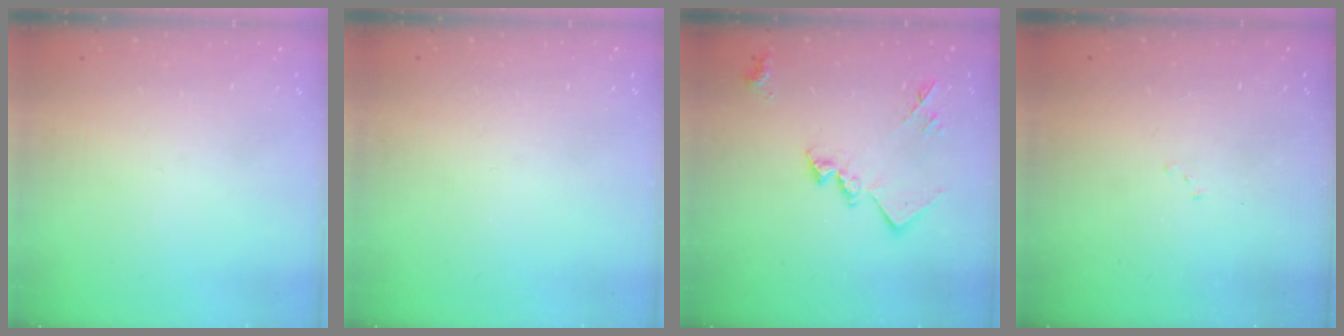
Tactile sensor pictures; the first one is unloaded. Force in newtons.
{"total": 0.0}
{"total": 14.6, "press": 14.5, "slide": 0.6}
{"total": 5.5, "press": 5.5, "slide": 0.7}